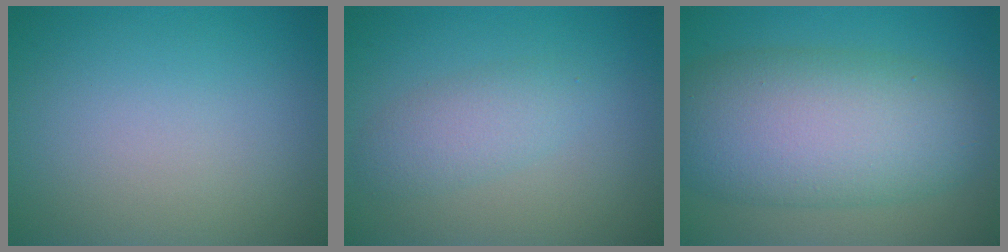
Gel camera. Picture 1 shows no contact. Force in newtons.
{"total": 2.5, "press": 2.5, "slide": 0.2}
{"total": 10.9, "press": 10.9, "slide": 0.1}